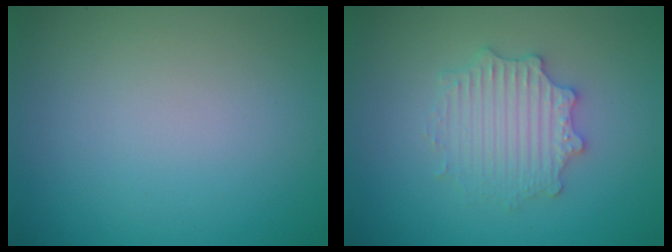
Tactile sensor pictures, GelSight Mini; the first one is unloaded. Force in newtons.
{"total": 3.6, "press": 3.5, "slide": 0.6}